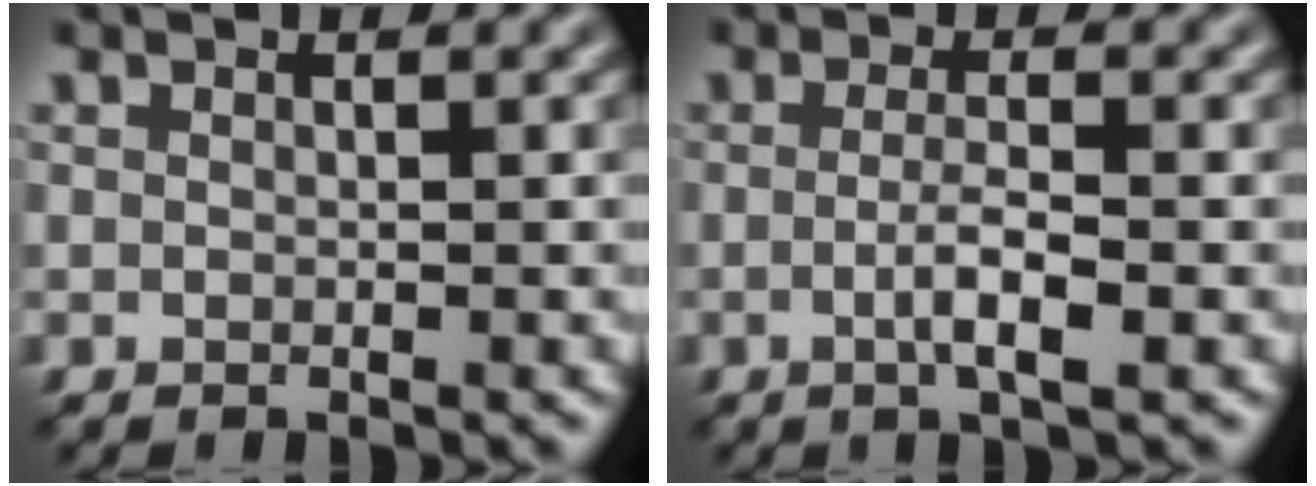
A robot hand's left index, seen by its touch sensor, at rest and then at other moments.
{"total": 2.8, "force": [-0.5, 0.5, 2.7], "torque": [-0.049, -0.002, -0.012]}